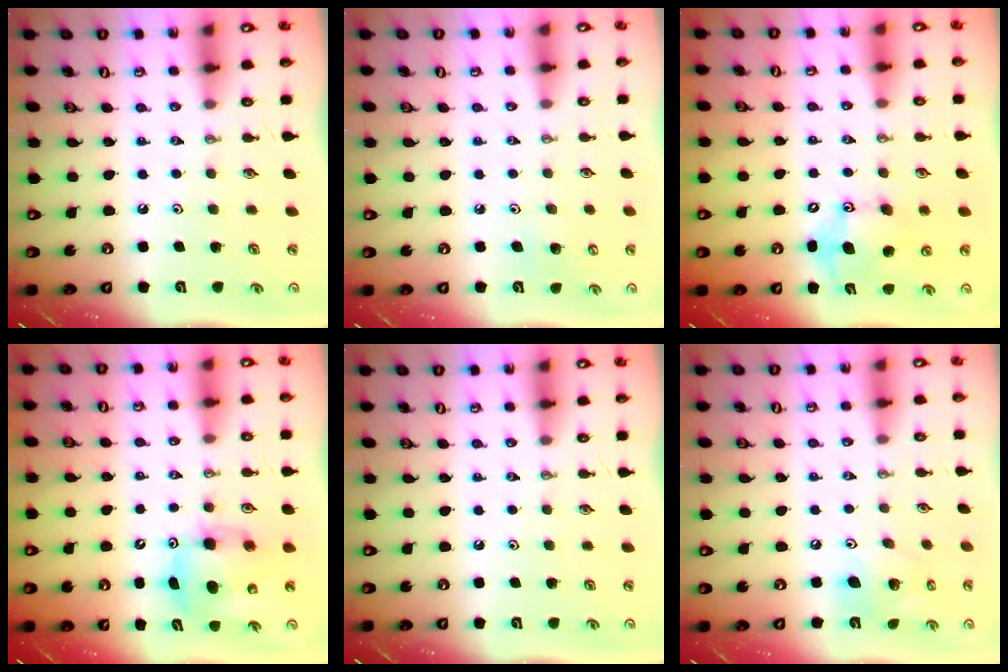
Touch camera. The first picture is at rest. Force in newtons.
{"total": 5.2, "press": 5.1, "slide": 0.8}
{"total": 11.8, "press": 11.6, "slide": 1.9}
{"total": 7.1, "press": 6.8, "slide": 1.9}
{"total": 0.0}
{"total": 12.4, "press": 12.2, "slide": 2.1}